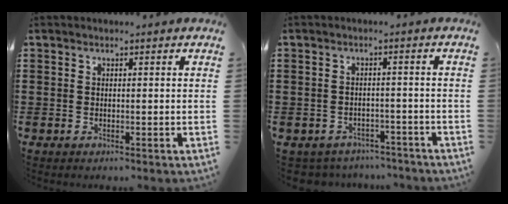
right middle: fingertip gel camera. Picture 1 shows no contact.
{"total": 2.4, "force": [-2.4, 0.5, -0.3], "torque": [-0.004, 0.002, -0.054]}